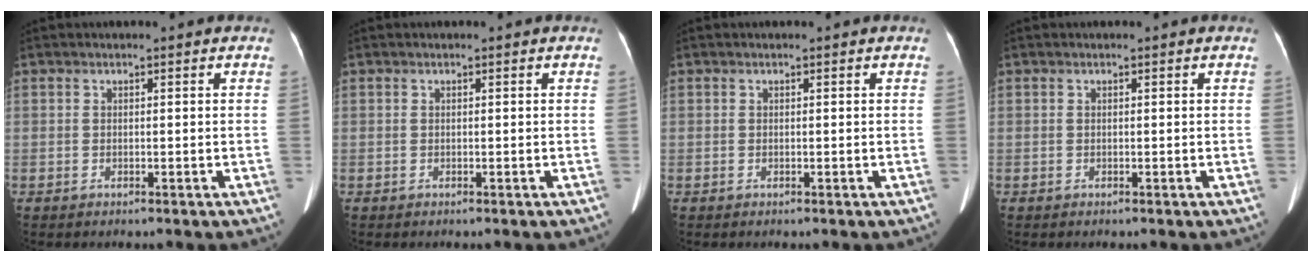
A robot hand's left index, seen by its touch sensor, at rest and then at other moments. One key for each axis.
{"total": 0.0}
{"total": 0.0}
{"total": 0.0}